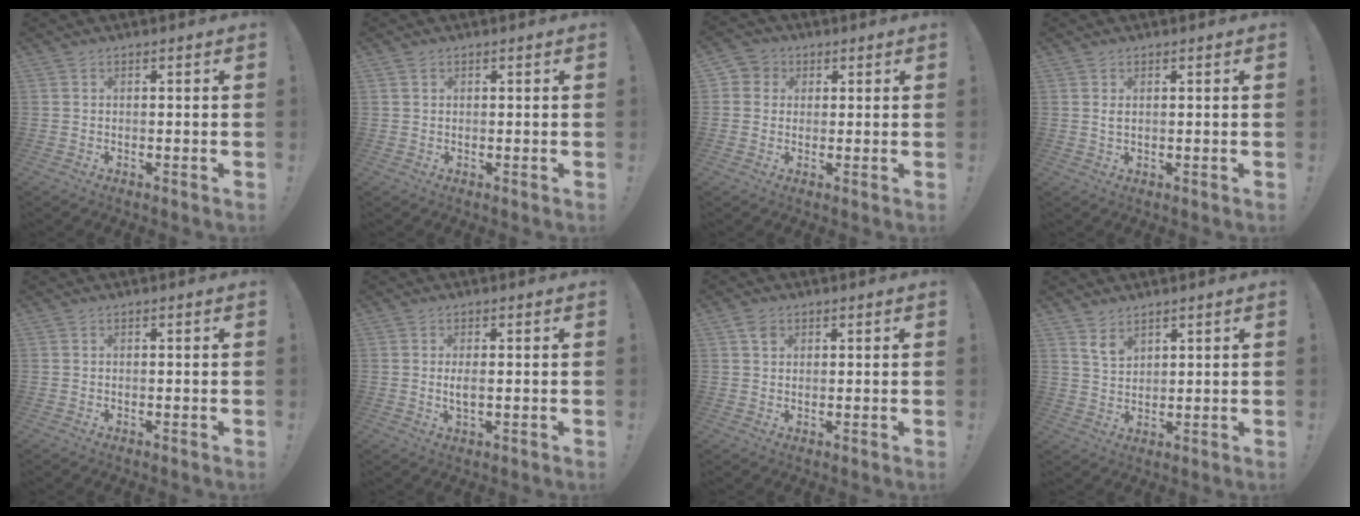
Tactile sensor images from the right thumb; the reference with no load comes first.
{"total": 0.8, "force": [0.3, 0.6, 0.3], "torque": [-0.007, 0.005, 0.007]}
{"total": 4.2, "force": [0.5, 4.0, 1.1], "torque": [-0.018, 0.005, 0.009]}
{"total": 1.3, "force": [0.5, 0.6, 1.0], "torque": [-0.020, 0.001, 0.008]}
{"total": 0.0}
{"total": 3.0, "force": [-0.1, 1.0, 2.8], "torque": [-0.048, -0.007, -0.005]}
{"total": 2.6, "force": [1.4, 1.8, 1.1], "torque": [-0.013, 0.000, 0.026]}
{"total": 4.7, "force": [3.4, 2.4, 2.0], "torque": [-0.035, -0.021, 0.063]}